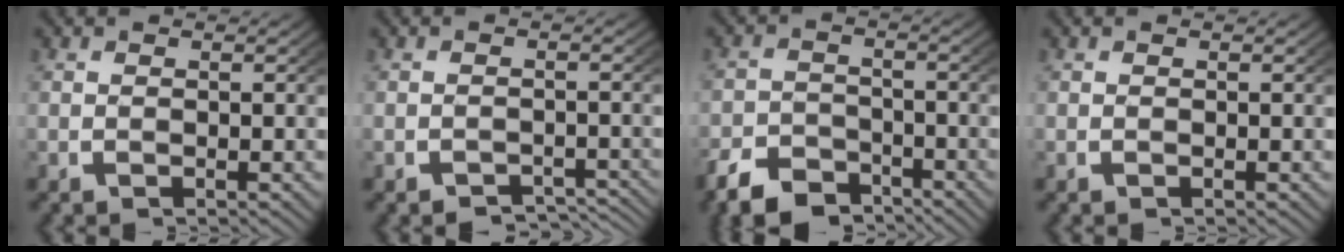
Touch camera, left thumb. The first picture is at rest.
{"total": 3.3, "force": [-2.9, 1.2, 1.1], "torque": [-0.009, -0.012, -0.042]}
{"total": 6.4, "force": [-4.9, 3.6, 1.9], "torque": [-0.027, -0.023, -0.084]}
{"total": 0.0}